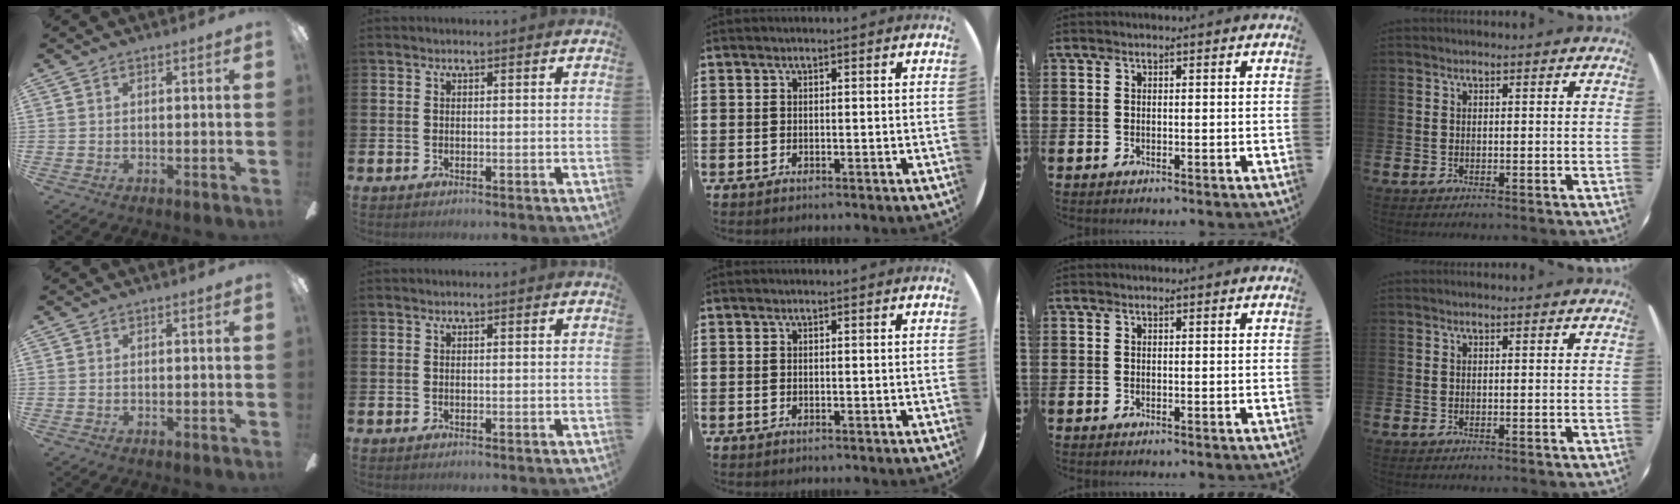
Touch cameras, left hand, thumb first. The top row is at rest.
{}